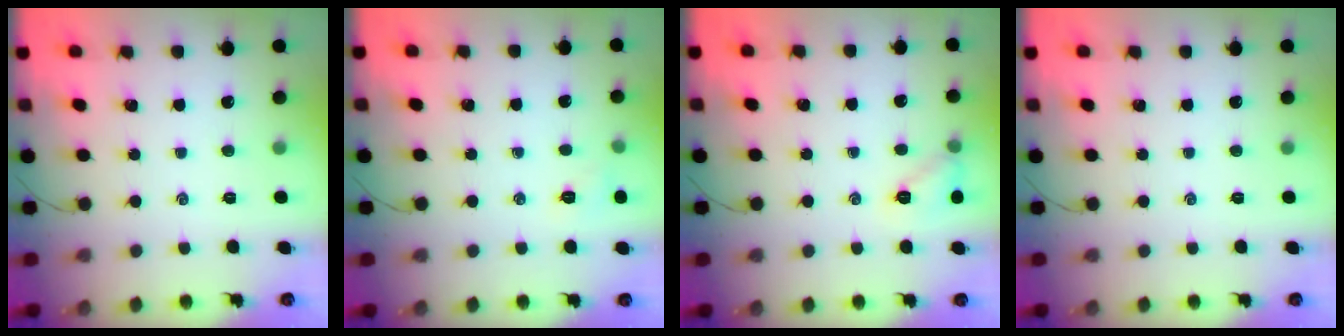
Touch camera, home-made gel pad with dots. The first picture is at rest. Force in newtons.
{"total": 5.2, "press": 5.0, "slide": 1.3}
{"total": 7.8, "press": 7.7, "slide": 1.1}
{"total": 0.0}